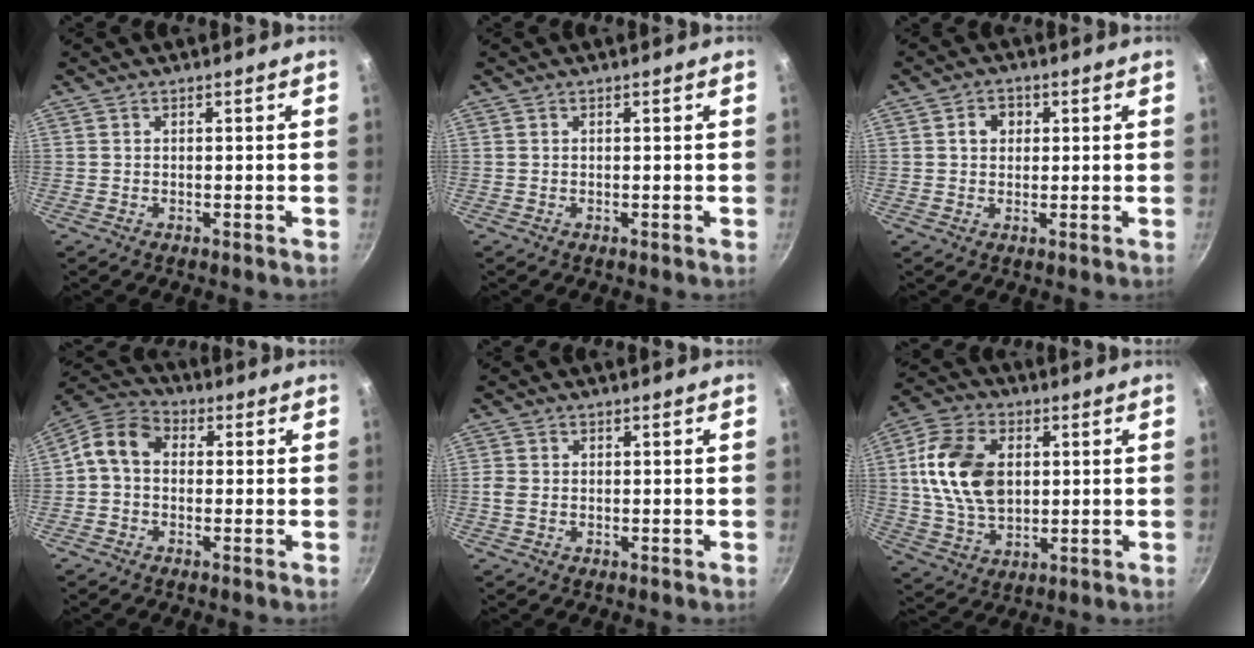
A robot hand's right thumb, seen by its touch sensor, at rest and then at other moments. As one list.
[{"total": 0.0}, {"total": 3.4, "force": [0.8, 2.9, 1.7], "torque": [-0.006, 0.006, 0.010]}, {"total": 7.6, "force": [0.0, 5.9, 4.8], "torque": [-0.083, 0.029, -0.023]}, {"total": 2.0, "force": [-0.3, 1.6, 1.2], "torque": [-0.024, 0.004, -0.008]}, {"total": 15.6, "force": [2.2, 10.5, 11.3], "torque": [-0.196, 0.000, 0.039]}]